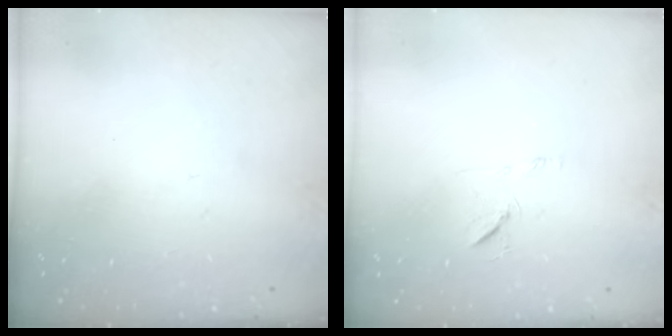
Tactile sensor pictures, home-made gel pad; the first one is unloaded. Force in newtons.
{"total": 7.2, "press": 7.2, "slide": 0.8}